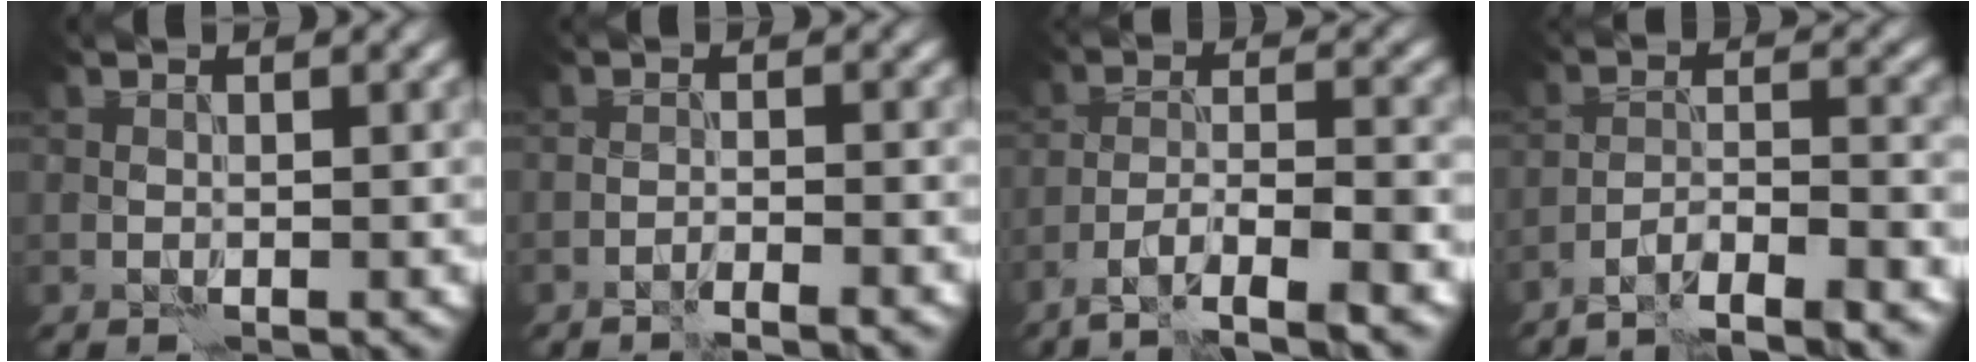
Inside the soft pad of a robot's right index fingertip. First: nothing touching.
{"total": 1.8, "force": [-1.7, -0.5, 0.6], "torque": [-0.010, 0.005, -0.034]}
{"total": 6.1, "force": [-4.6, 0.6, 4.0], "torque": [-0.060, 0.006, -0.083]}
{"total": 6.6, "force": [-5.8, 0.6, 3.2], "torque": [-0.044, 0.008, -0.099]}